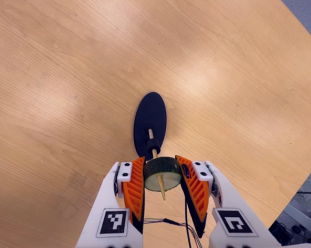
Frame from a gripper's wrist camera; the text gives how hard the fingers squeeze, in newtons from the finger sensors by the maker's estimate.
{"total": 11.5, "left": 11.4, "right": 11.6}